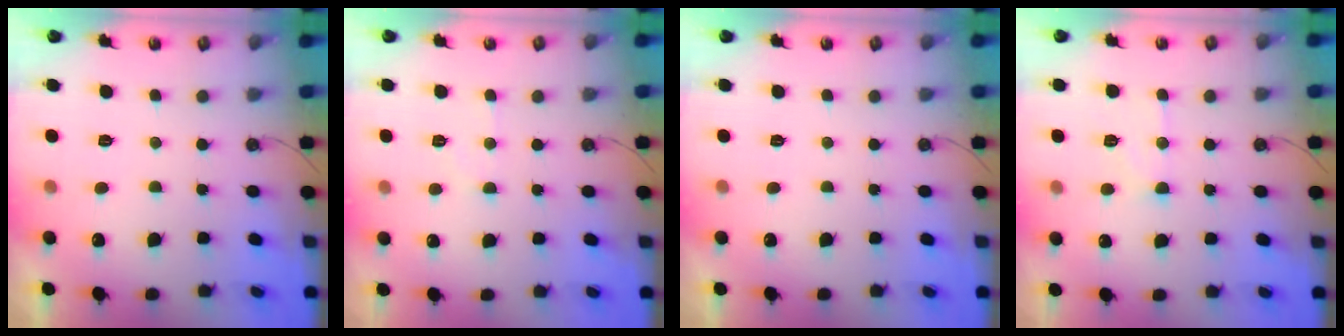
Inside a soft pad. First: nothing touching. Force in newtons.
{"total": 5.3, "press": 5.3, "slide": 0.8}
{"total": 0.0}
{"total": 10.0, "press": 10.0, "slide": 0.8}